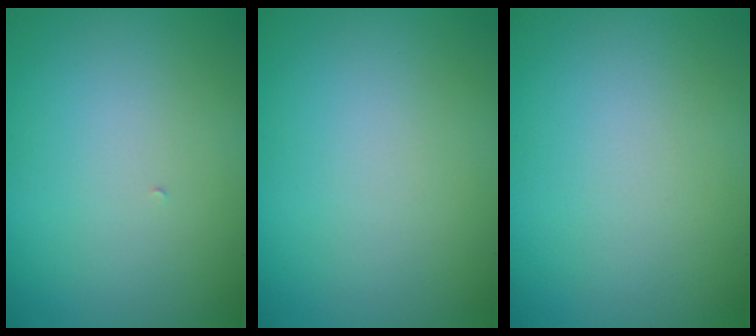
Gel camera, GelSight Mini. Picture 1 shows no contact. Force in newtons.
{"total": 0.0}
{"total": 0.0}